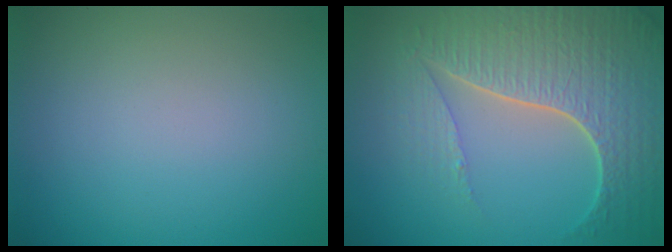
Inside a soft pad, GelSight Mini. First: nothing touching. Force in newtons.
{"total": 7.7, "press": 5.6, "slide": 5.3}